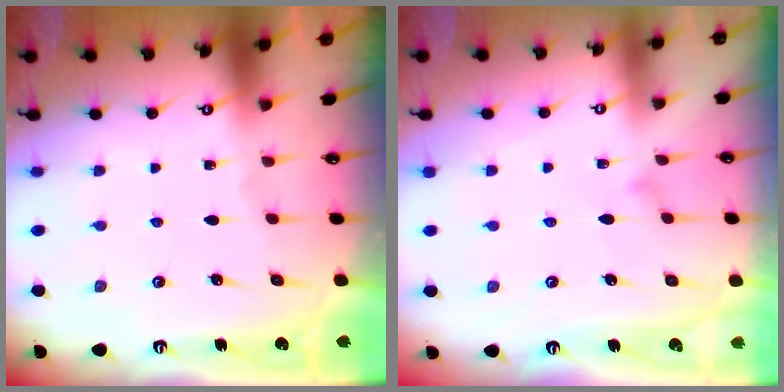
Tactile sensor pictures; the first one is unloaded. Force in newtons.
{"total": 7.6, "press": 7.6, "slide": 0.5}